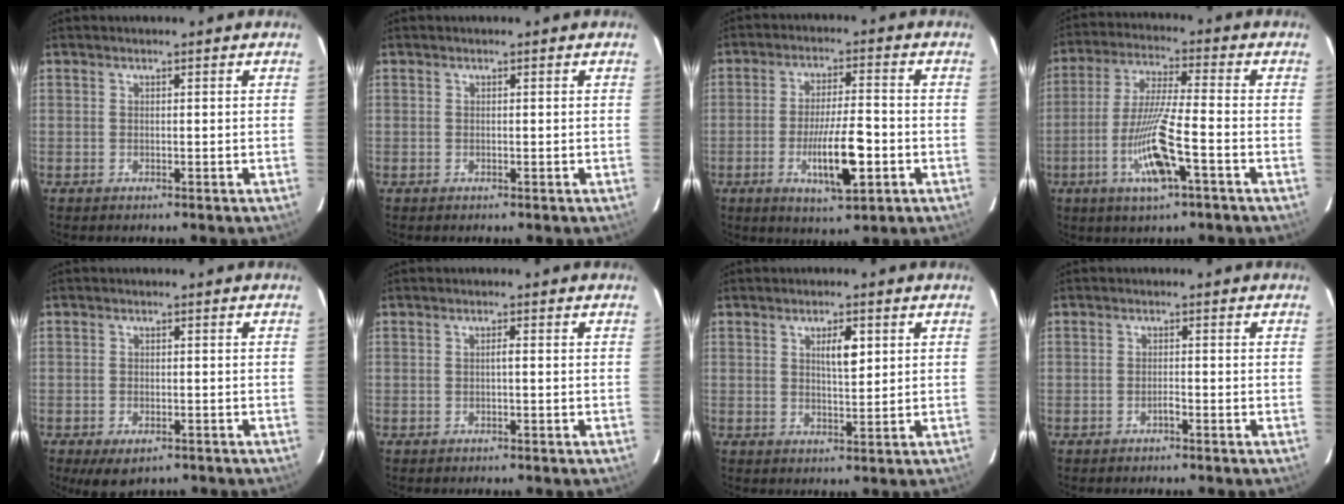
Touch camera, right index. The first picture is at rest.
{"total": 0.0}
{"total": 9.6, "force": [-3.1, 1.6, 9.0], "torque": [-0.155, -0.007, -0.050]}
{"total": 11.5, "force": [-4.4, 0.7, 10.6], "torque": [-0.211, -0.012, -0.082]}
{"total": 4.4, "force": [-2.9, 2.2, 2.6], "torque": [-0.044, -0.008, -0.036]}
{"total": 0.7, "force": [-0.1, 0.0, 0.7], "torque": [-0.013, 0.001, -0.002]}
{"total": 3.8, "force": [1.4, 1.0, 3.4], "torque": [-0.057, 0.000, 0.025]}
{"total": 0.9, "force": [-0.7, 0.1, 0.6], "torque": [-0.013, 0.001, -0.013]}